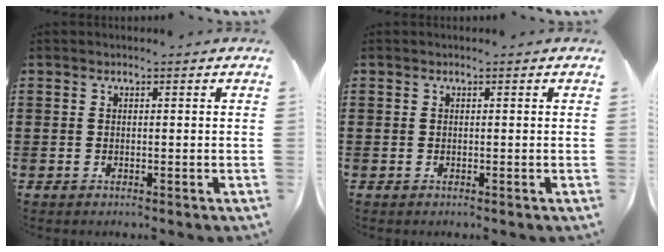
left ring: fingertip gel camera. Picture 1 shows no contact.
{"total": 0.0}